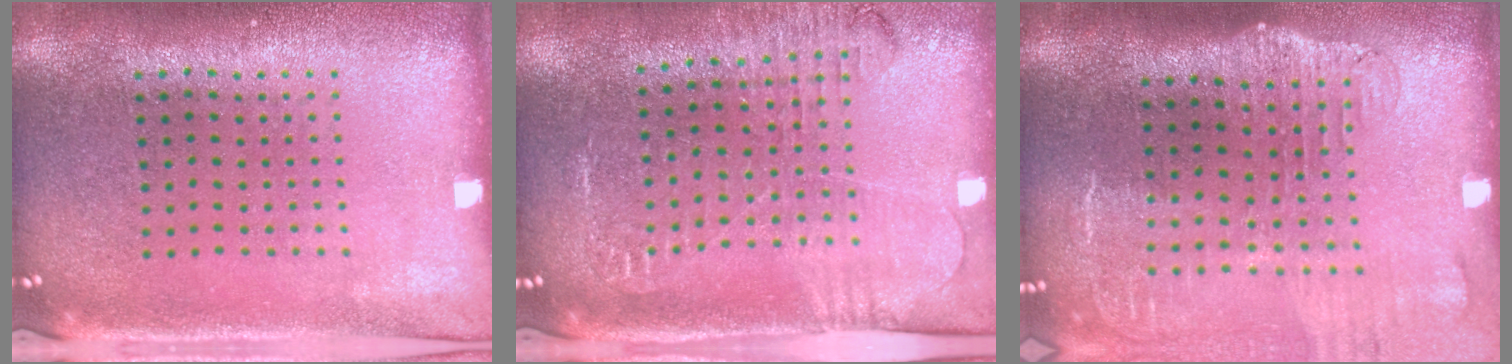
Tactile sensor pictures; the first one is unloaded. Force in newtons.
{"total": 1.9, "press": 1.9, "slide": 0.1}
{"total": 2.1, "press": 1.7, "slide": 1.2}